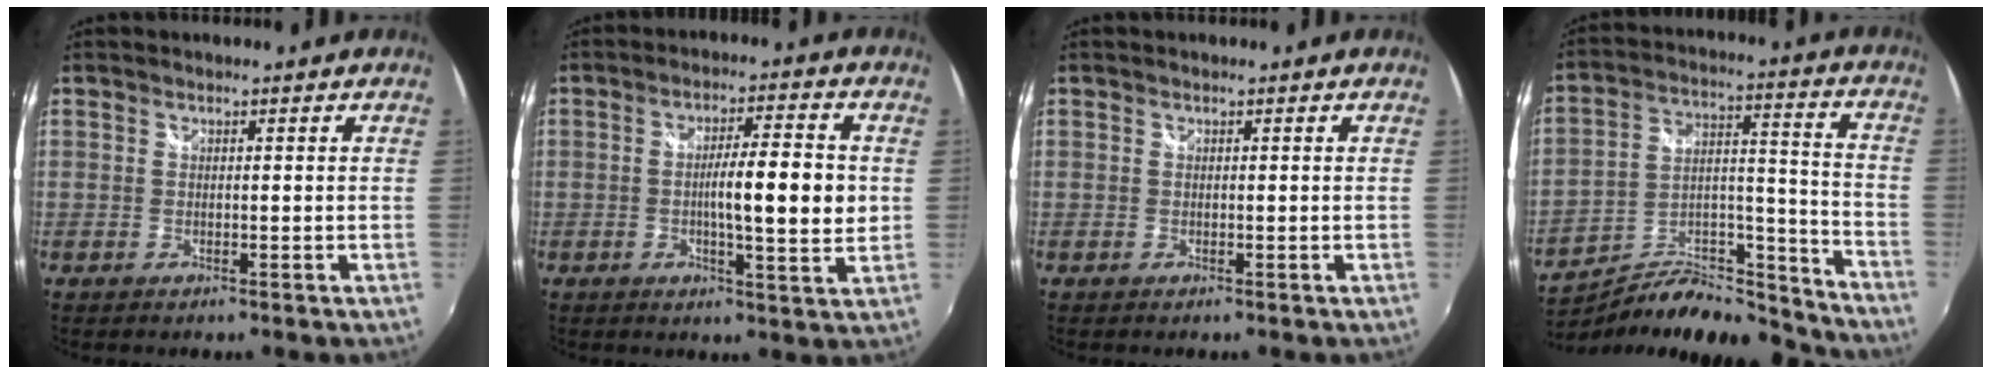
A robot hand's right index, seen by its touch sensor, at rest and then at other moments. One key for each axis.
{"total": 10.0, "fx": -0.1, "fy": 1.3, "fz": 9.9, "tx": -0.161, "ty": -0.003, "tz": 0.000}
{"total": 0.0}
{"total": 18.6, "fx": -15.9, "fy": 5.8, "fz": 7.7, "tx": -0.121, "ty": 0.037, "tz": -0.235}